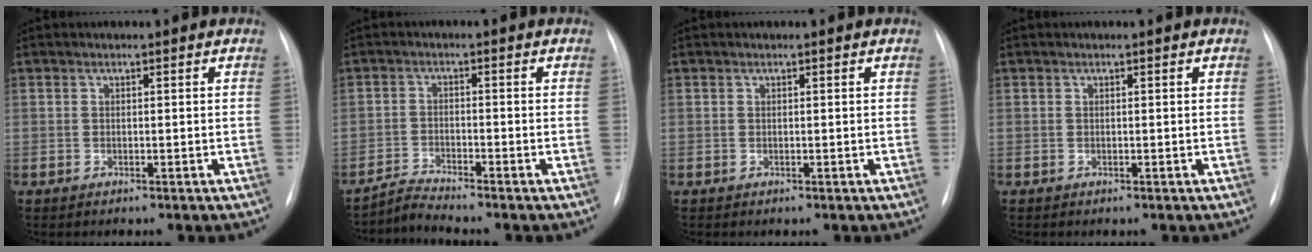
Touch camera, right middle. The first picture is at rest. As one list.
[{"total": 3.2, "force": [-3.0, -1.1, -0.3], "torque": [0.000, -0.021, -0.060]}, {"total": 0.0}, {"total": 0.0}]